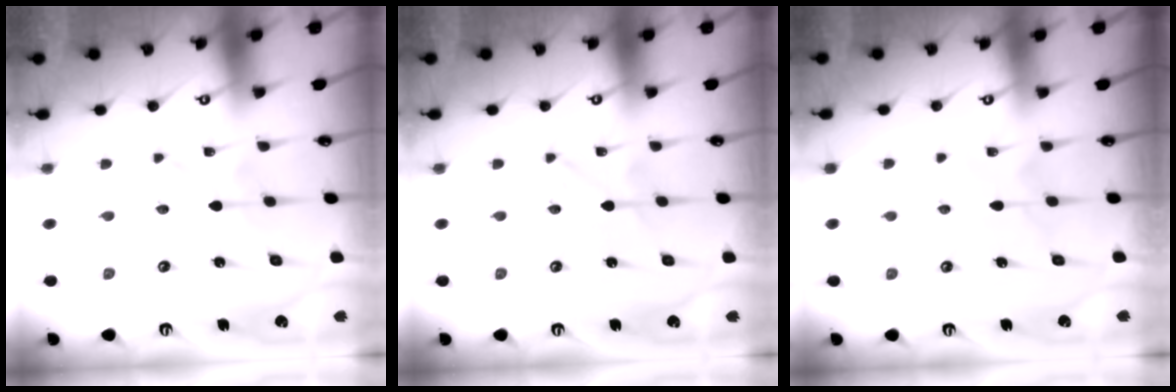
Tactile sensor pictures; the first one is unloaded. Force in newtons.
{"total": 0.0}
{"total": 5.3, "press": 5.2, "slide": 0.7}